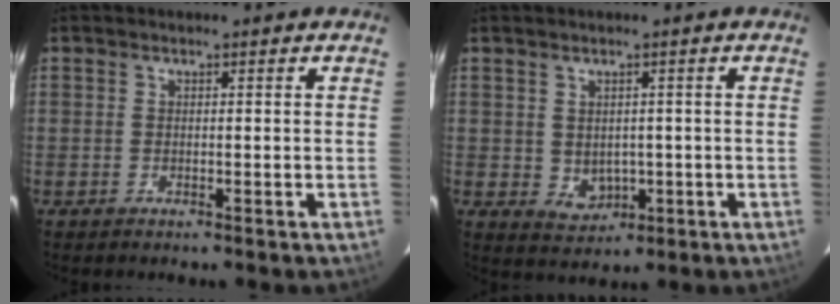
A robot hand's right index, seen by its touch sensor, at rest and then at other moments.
{"total": 4.0, "force": [-0.4, 3.1, 2.5], "torque": [-0.036, -0.002, 0.010]}